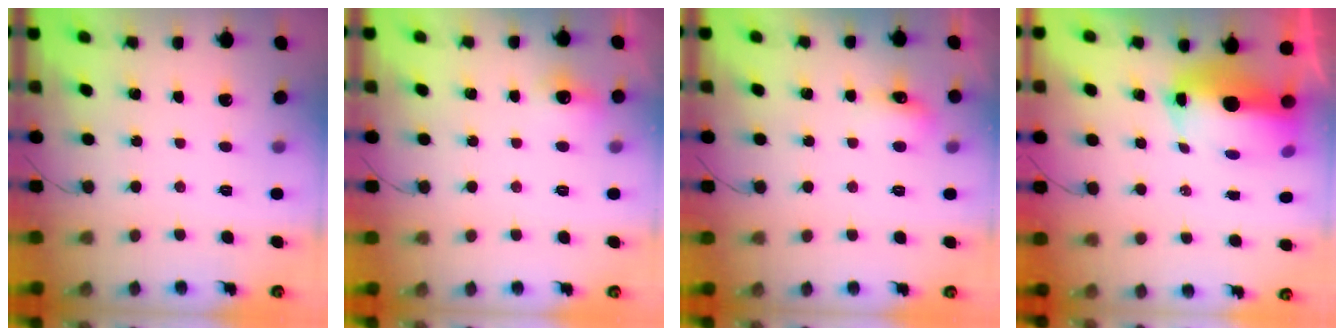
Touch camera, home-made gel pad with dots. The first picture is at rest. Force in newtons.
{"total": 5.3, "press": 5.1, "slide": 1.2}
{"total": 5.8, "press": 5.7, "slide": 1.3}
{"total": 11.2, "press": 11.0, "slide": 1.9}